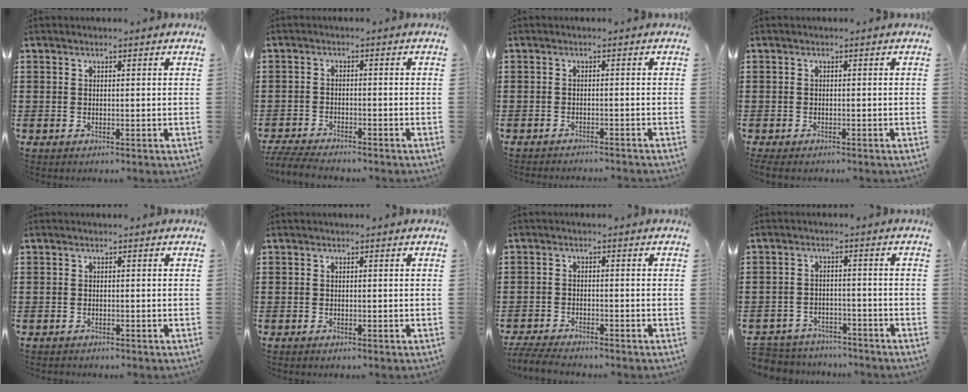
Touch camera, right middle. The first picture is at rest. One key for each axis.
{"total": 3.7, "fx": -3.6, "fy": 0.3, "fz": 1.0, "tx": -0.031, "ty": -0.009, "tz": -0.077}
{"total": 1.2, "fx": -1.2, "fy": -0.2, "fz": 0.0, "tx": -0.004, "ty": 0.001, "tz": -0.025}
{"total": 0.7, "fx": -0.7, "fy": 0.1, "fz": 0.2, "tx": -0.006, "ty": -0.006, "tz": -0.013}
{"total": 0.6, "fx": -0.6, "fy": 0.2, "fz": -0.1, "tx": 0.001, "ty": 0.001, "tz": -0.013}
{"total": 0.0}
{"total": 3.5, "fx": -3.4, "fy": 0.3, "fz": 0.9, "tx": -0.030, "ty": -0.009, "tz": -0.073}
{"total": 4.2, "fx": -4.1, "fy": 0.6, "fz": -0.3, "tx": -0.016, "ty": -0.004, "tz": -0.093}